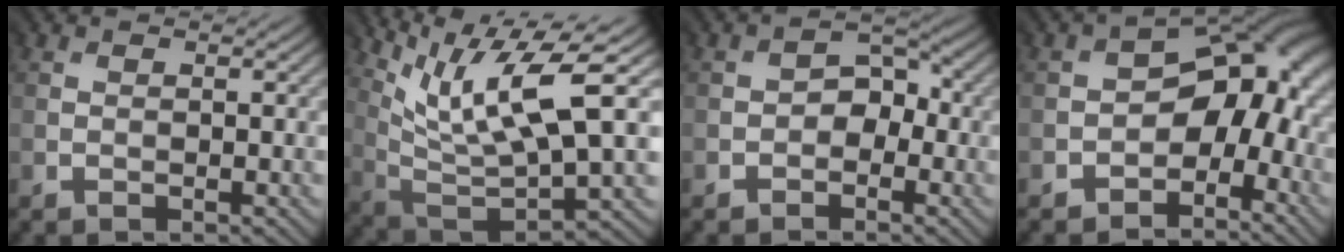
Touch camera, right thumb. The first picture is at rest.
{"total": 11.5, "force": [6.6, 2.7, 9.0], "torque": [-0.182, -0.003, 0.136]}
{"total": 3.0, "force": [-1.1, 2.5, 1.4], "torque": [-0.005, 0.003, -0.021]}
{"total": 8.0, "force": [-2.7, 5.2, 5.5], "torque": [-0.047, 0.002, -0.051]}